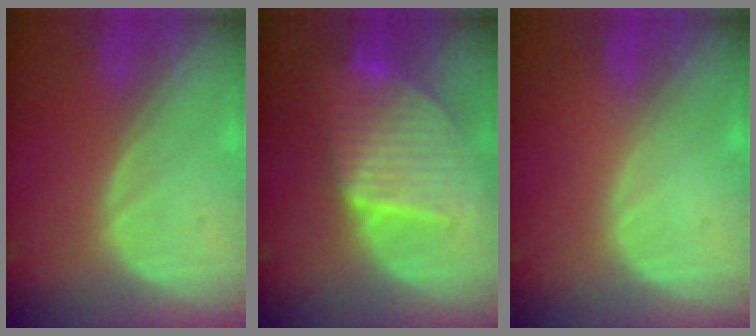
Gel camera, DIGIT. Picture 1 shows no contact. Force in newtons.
{"total": 9.3, "press": 9.3, "slide": 0.6}
{"total": 0.0}